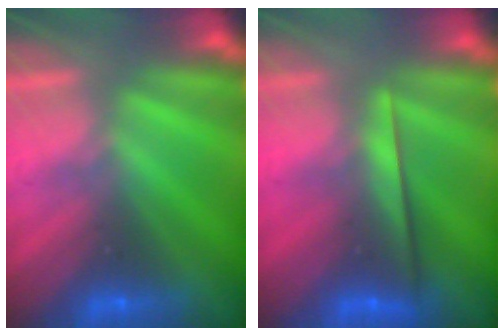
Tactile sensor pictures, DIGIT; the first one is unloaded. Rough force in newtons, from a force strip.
{"total": 2.2}